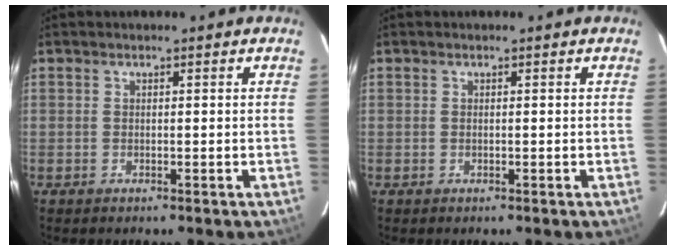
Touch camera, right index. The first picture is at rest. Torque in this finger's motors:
{"motor_torque": [0.00, 0.00, 0.03, 0.00]}